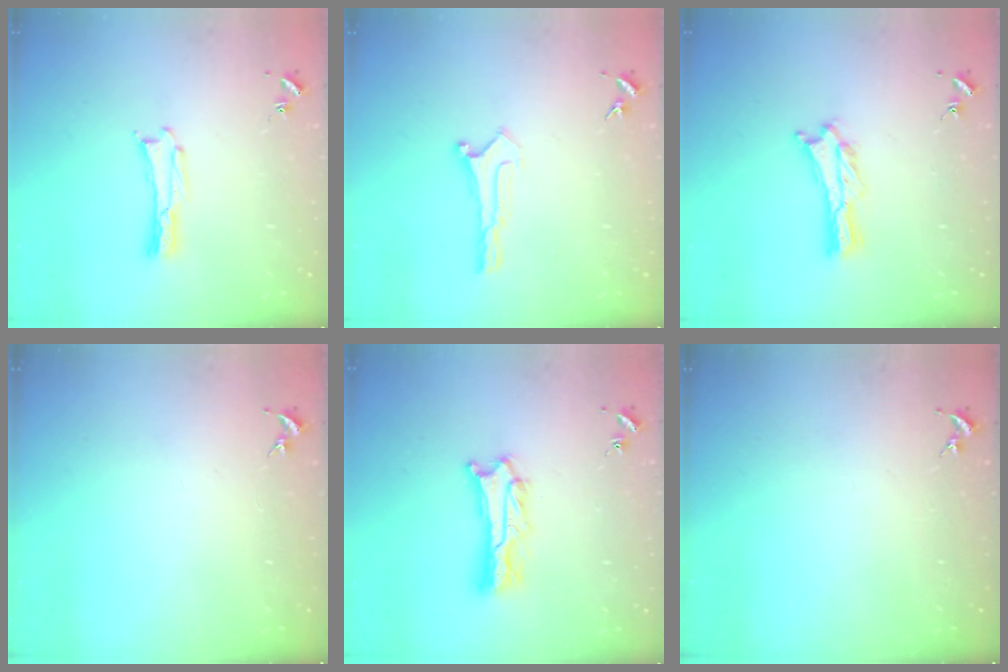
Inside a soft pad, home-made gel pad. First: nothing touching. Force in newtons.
{"total": 0.0}
{"total": 0.9, "press": 0.9, "slide": 0.2}
{"total": 0.0}
{"total": 3.3, "press": 3.3, "slide": 0.5}
{"total": 0.0}